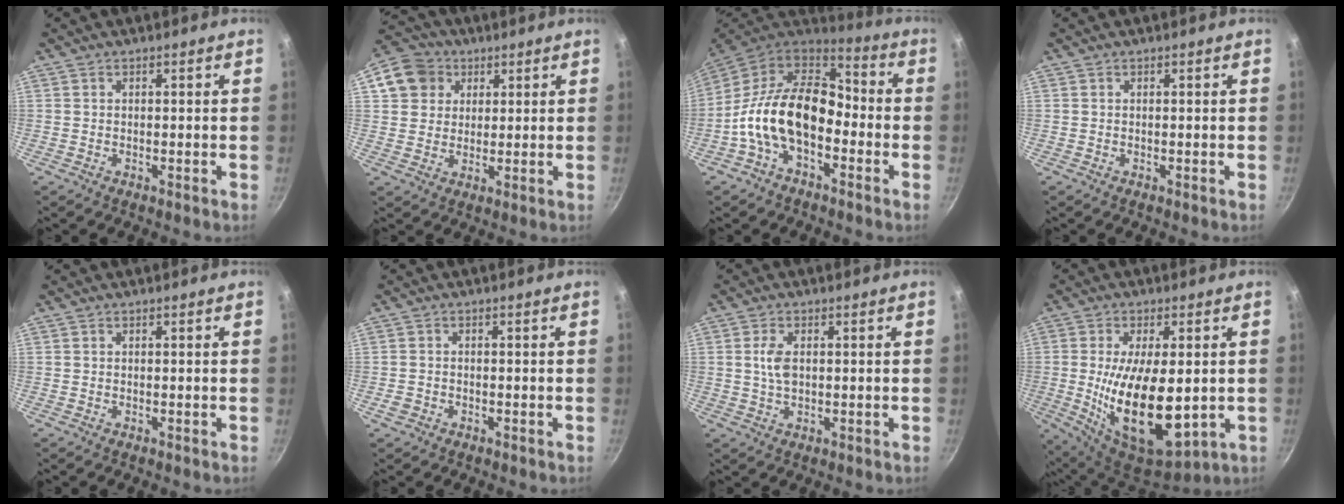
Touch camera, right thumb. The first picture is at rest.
{"total": 9.4, "force": [3.6, 8.1, 3.2], "torque": [-0.026, 0.011, 0.056]}
{"total": 18.2, "force": [-4.0, 11.2, 13.7], "torque": [-0.218, 0.051, -0.092]}
{"total": 0.0}
{"total": 0.0}
{"total": 1.9, "force": [-1.0, 1.5, 0.8], "torque": [-0.019, 0.008, -0.015]}
{"total": 4.0, "force": [0.5, 2.3, 3.2], "torque": [-0.059, 0.001, 0.010]}
{"total": 18.7, "force": [-1.2, 8.6, 16.6], "torque": [-0.283, -0.017, -0.003]}